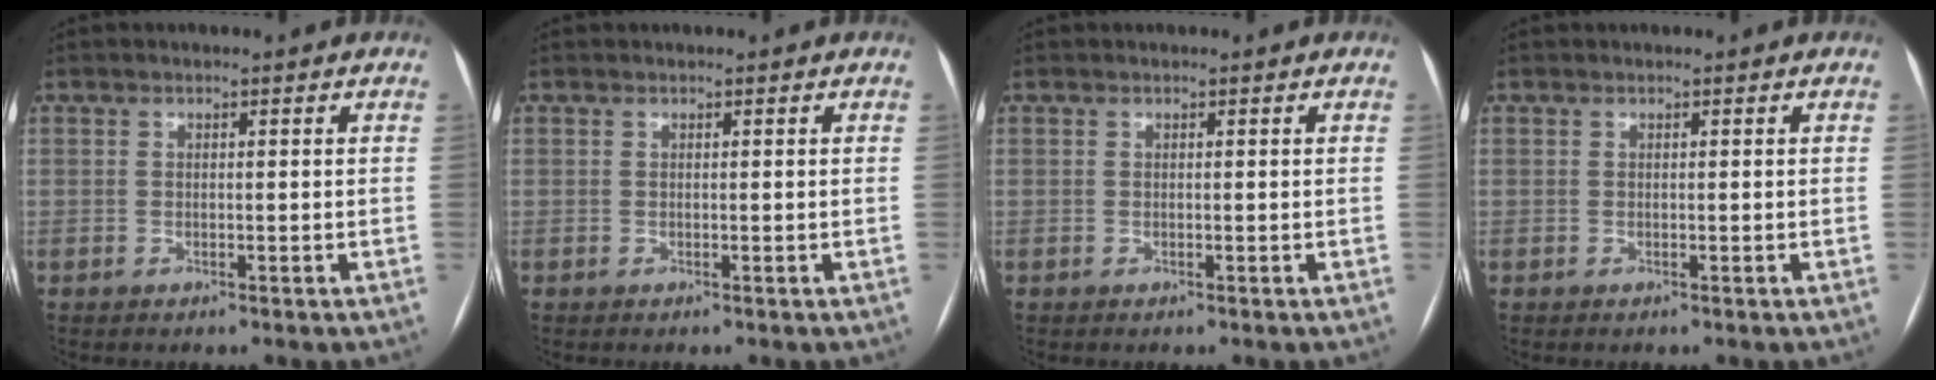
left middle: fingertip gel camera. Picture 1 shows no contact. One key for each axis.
{"total": 0.0}
{"total": 0.0}
{"total": 0.0}